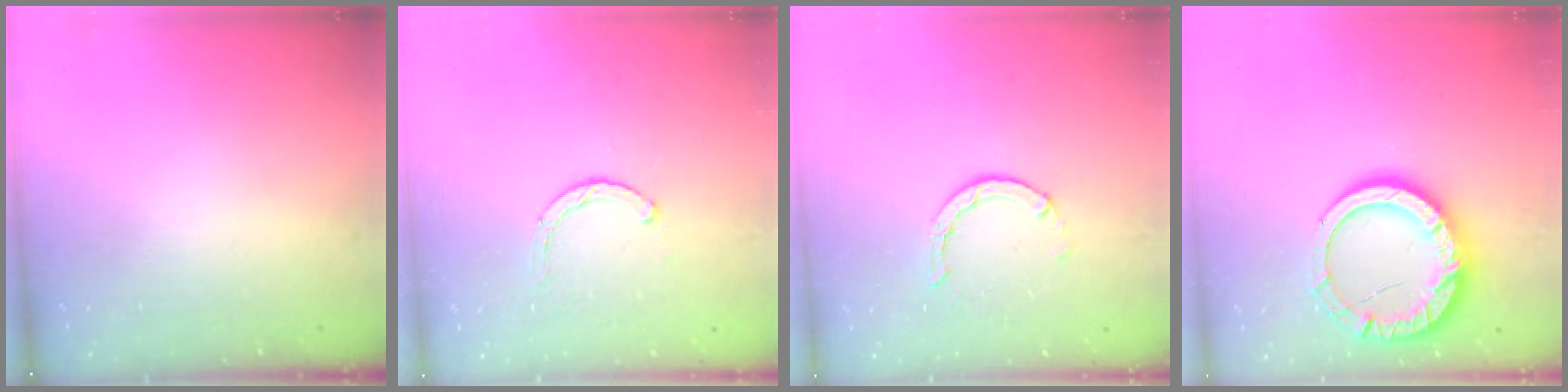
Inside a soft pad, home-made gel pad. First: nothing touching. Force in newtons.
{"total": 2.8, "press": 2.8, "slide": 0.5}
{"total": 3.2, "press": 3.1, "slide": 0.4}
{"total": 16.2, "press": 16.0, "slide": 2.1}